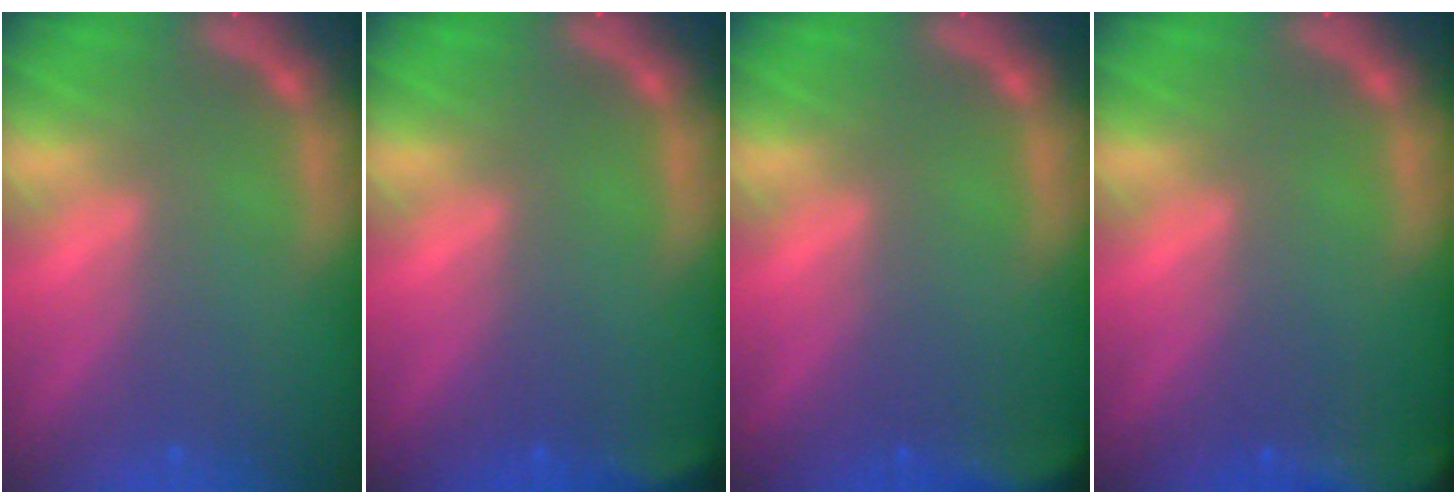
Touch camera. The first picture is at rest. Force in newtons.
{"total": 2.4}
{"total": 4.4}
{"total": 7.5}